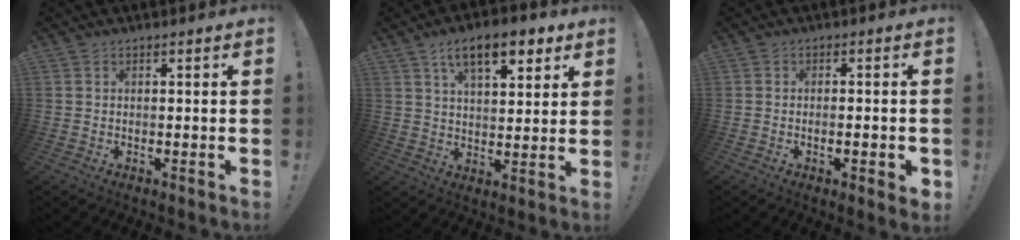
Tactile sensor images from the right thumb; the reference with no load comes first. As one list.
[{"total": 12.5, "force": [7.0, 5.2, 9.0], "torque": [-0.130, -0.023, 0.119]}, {"total": 3.2, "force": [-1.1, 0.7, 3.0], "torque": [-0.042, 0.001, -0.017]}]